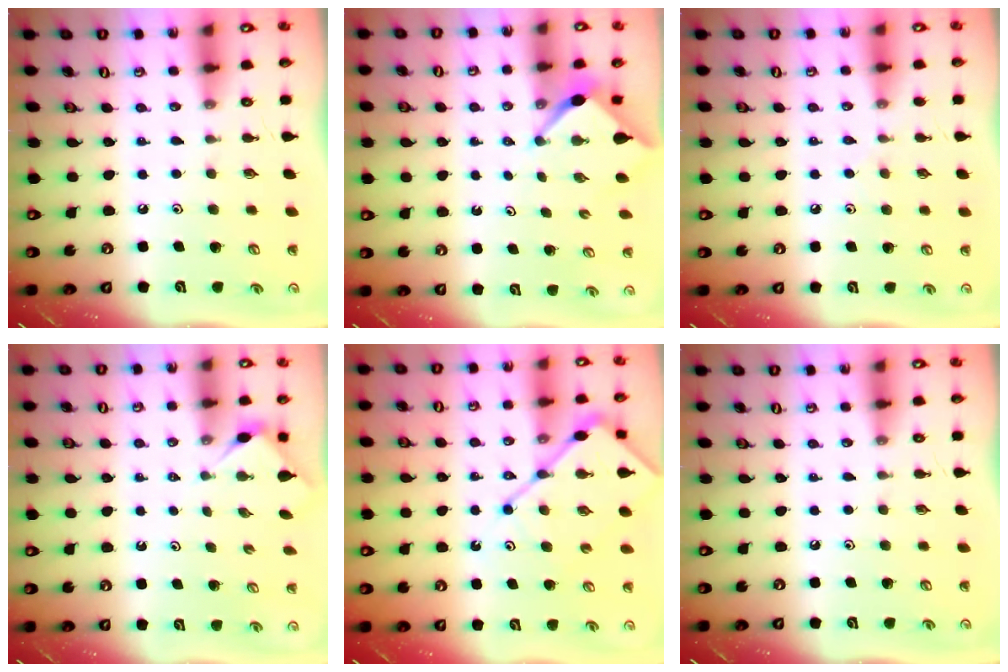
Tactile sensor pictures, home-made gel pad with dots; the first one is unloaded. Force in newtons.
{"total": 3.2, "press": 3.2, "slide": 0.3}
{"total": 4.9, "press": 4.9, "slide": 0.7}
{"total": 2.5, "press": 2.4, "slide": 0.5}
{"total": 12.0, "press": 11.9, "slide": 1.2}
{"total": 0.0}